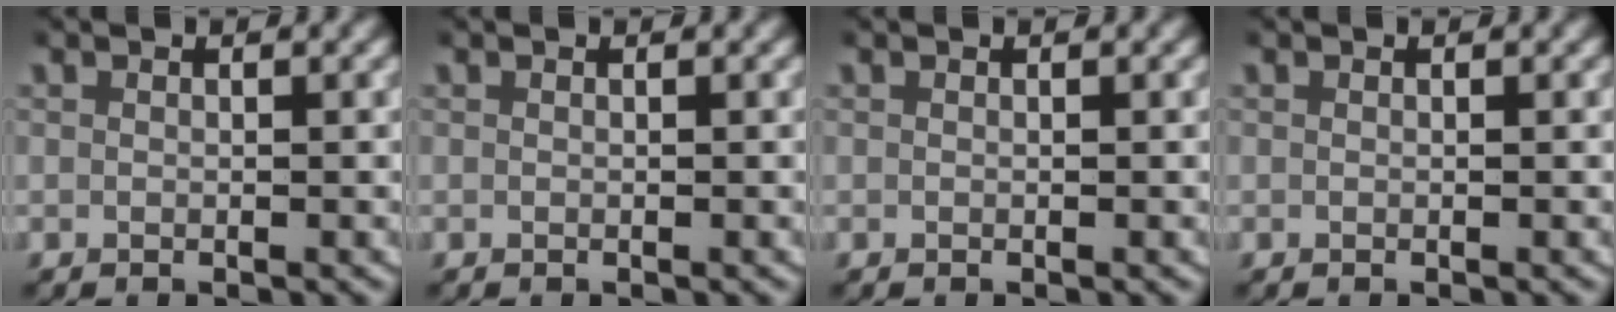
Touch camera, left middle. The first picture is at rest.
{"total": 0.0}
{"total": 0.0}
{"total": 0.0}